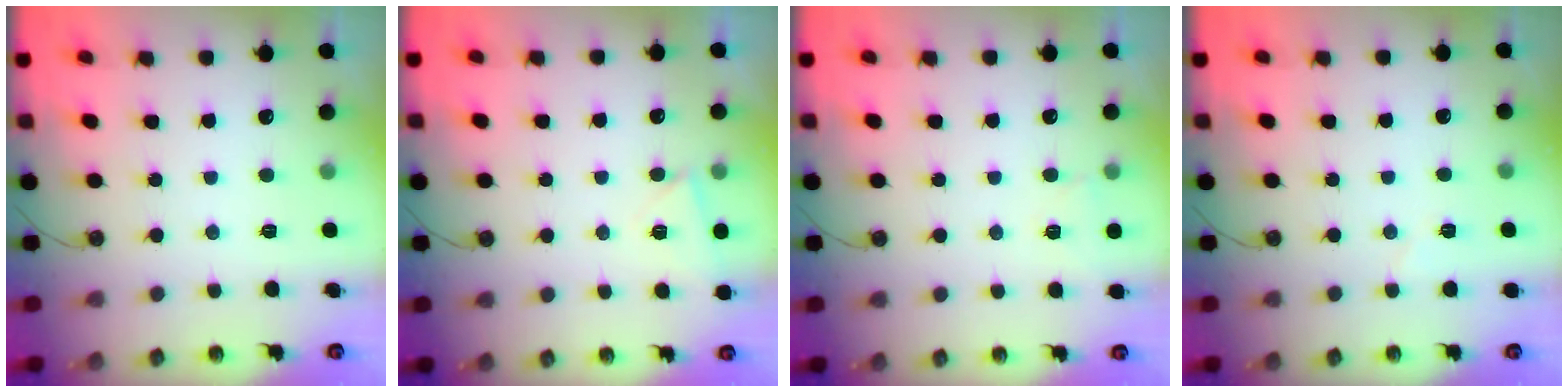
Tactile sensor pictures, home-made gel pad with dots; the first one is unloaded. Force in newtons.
{"total": 5.2, "press": 4.8, "slide": 1.8}
{"total": 3.8, "press": 3.8, "slide": 0.6}
{"total": 3.8, "press": 3.3, "slide": 1.9}